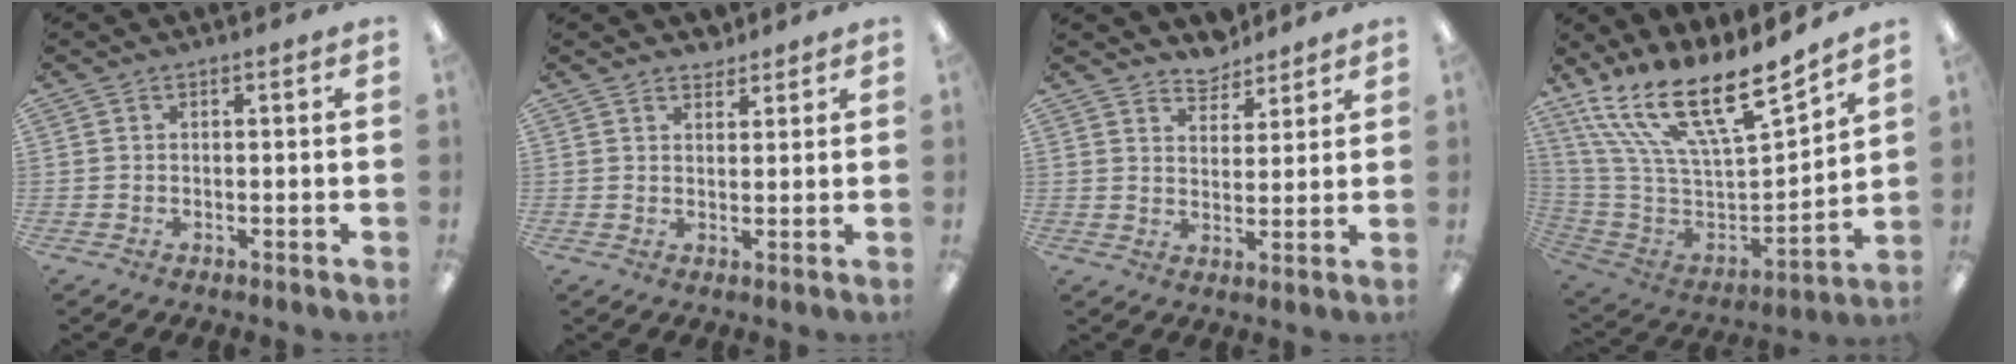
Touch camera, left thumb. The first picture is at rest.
{"total": 2.6, "force": [2.4, 1.0, 0.1], "torque": [0.004, -0.010, 0.045]}
{"total": 5.3, "force": [4.8, 2.1, 0.3], "torque": [0.003, -0.033, 0.087]}
{"total": 20.8, "force": [14.6, 6.6, 13.2], "torque": [-0.234, -0.112, 0.255]}